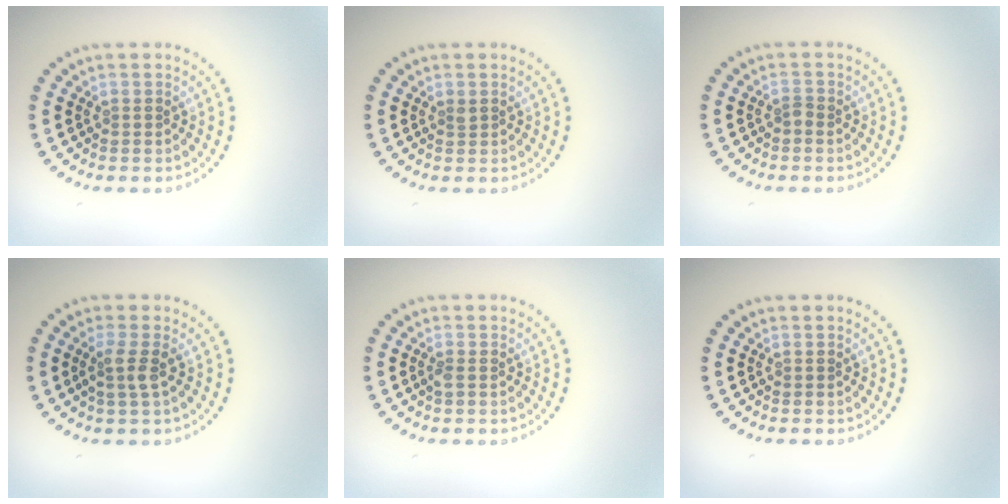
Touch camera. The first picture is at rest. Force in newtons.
{"total": 0.5, "press": 0.5, "slide": 0.3}
{"total": 0.7, "press": 0.5, "slide": 0.5}
{"total": 1.8, "press": 1.4, "slide": 1.1}
{"total": 0.6, "press": 0.6, "slide": 0.2}
{"total": 0.0}